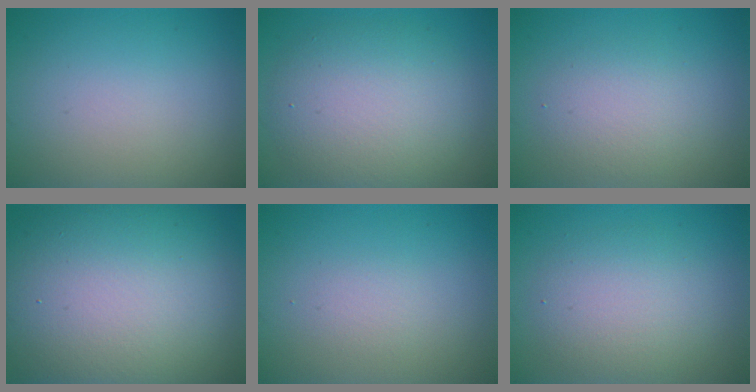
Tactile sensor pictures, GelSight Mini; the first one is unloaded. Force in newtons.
{"total": 6.8, "press": 6.8, "slide": 0.5}
{"total": 2.8, "press": 2.8, "slide": 0.2}
{"total": 16.4, "press": 16.4, "slide": 0.9}
{"total": 1.1, "press": 1.1, "slide": 0.1}
{"total": 4.1, "press": 4.1, "slide": 0.3}